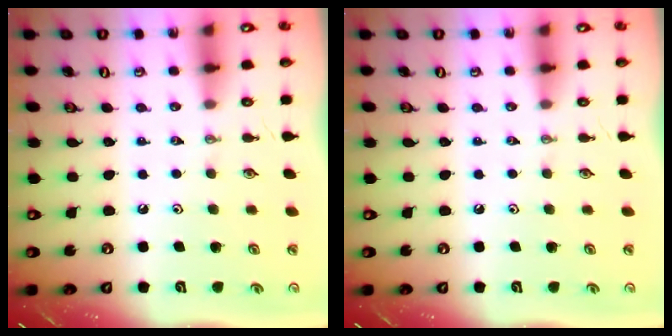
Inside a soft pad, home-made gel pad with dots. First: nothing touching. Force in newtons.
{"total": 0.0}